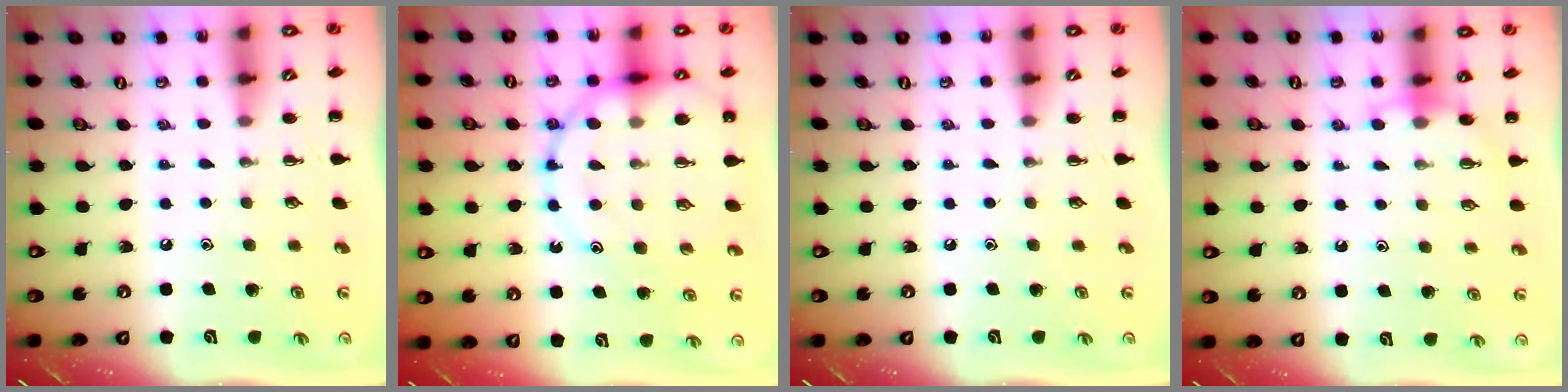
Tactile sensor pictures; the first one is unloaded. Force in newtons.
{"total": 18.6, "press": 18.2, "slide": 4.0}
{"total": 0.0}
{"total": 5.9, "press": 5.7, "slide": 1.5}